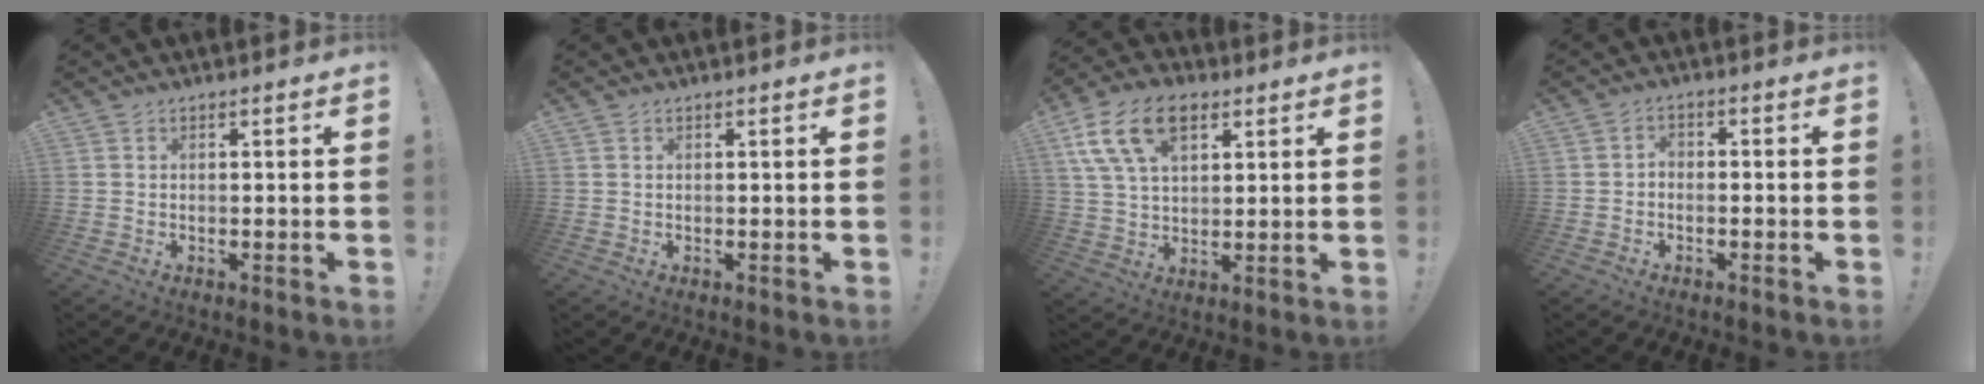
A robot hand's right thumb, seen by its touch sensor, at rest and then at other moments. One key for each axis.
{"total": 0.0}
{"total": 15.2, "fx": 7.3, "fy": 8.9, "fz": 10.0, "tx": -0.192, "ty": -0.016, "tz": 0.135}
{"total": 2.5, "fx": -1.9, "fy": 1.2, "fz": 1.1, "tx": -0.025, "ty": 0.008, "tz": -0.036}